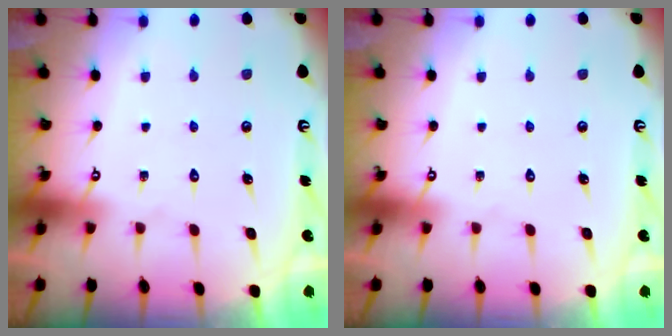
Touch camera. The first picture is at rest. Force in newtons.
{"total": 0.0}